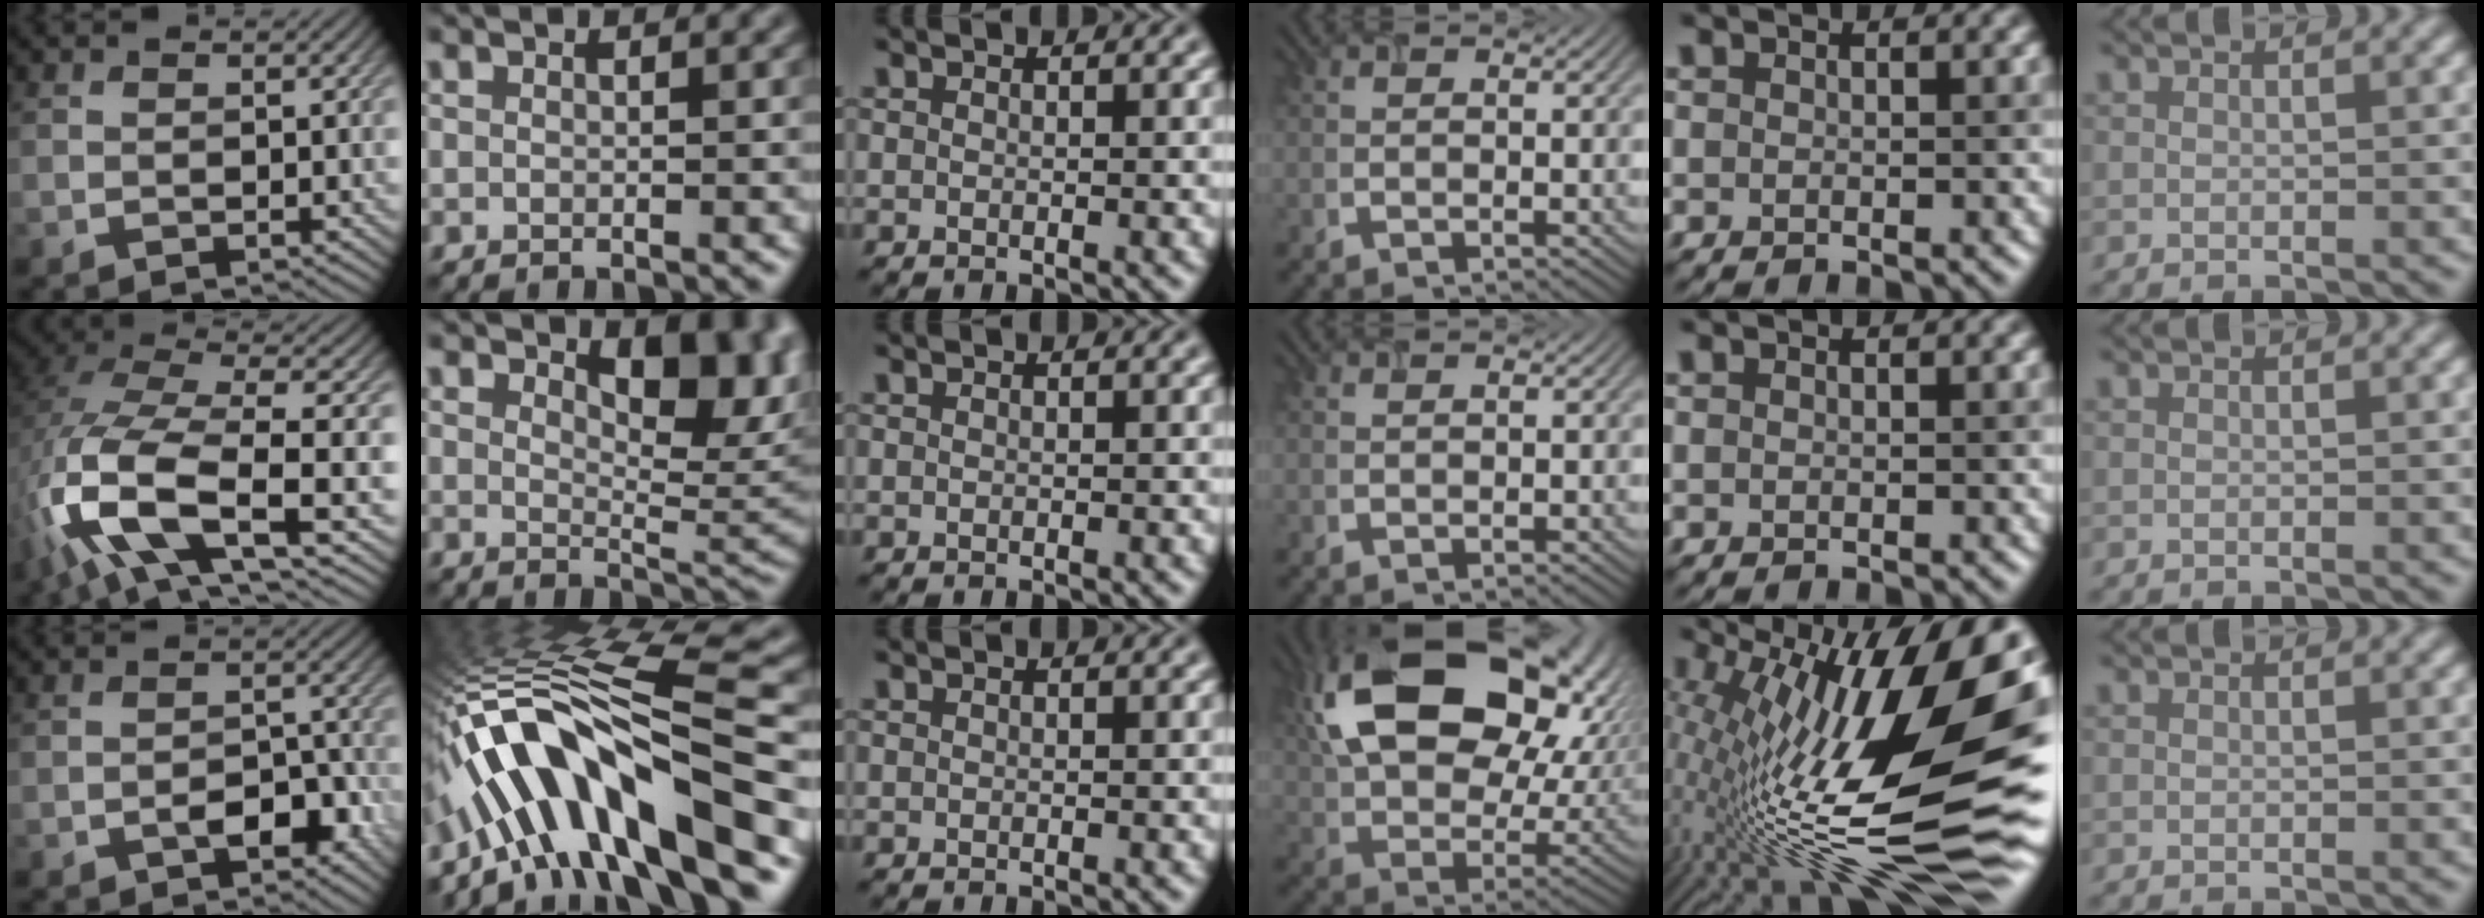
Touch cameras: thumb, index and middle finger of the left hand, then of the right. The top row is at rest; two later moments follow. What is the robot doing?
{"motion": "open", "object": "airpods case & airpods"}